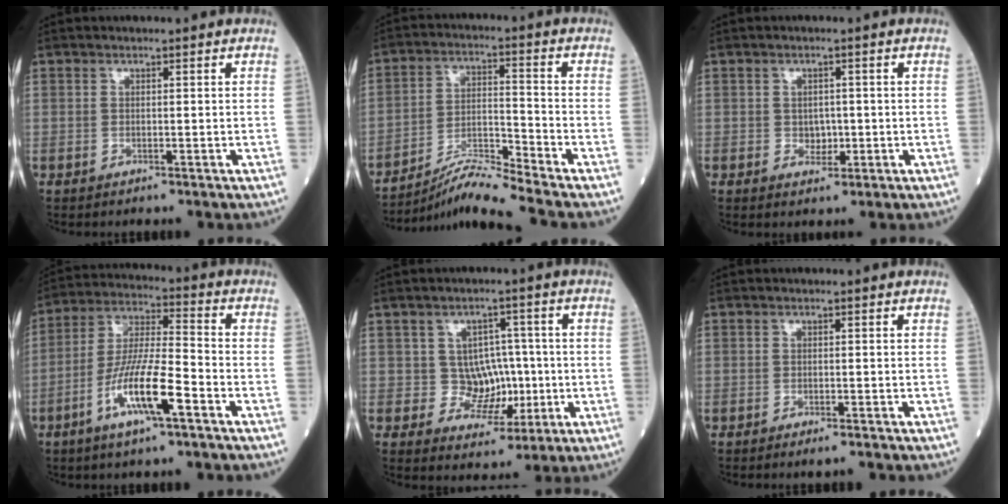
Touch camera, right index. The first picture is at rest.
{"total": 8.5, "force": [-7.7, -2.4, 2.6], "torque": [-0.054, -0.006, -0.141]}
{"total": 2.2, "force": [-0.4, 1.8, 1.3], "torque": [-0.015, 0.003, -0.003]}
{"total": 12.1, "force": [-5.4, 1.4, 10.7], "torque": [-0.209, -0.007, -0.103]}
{"total": 6.0, "force": [-0.2, 5.5, 2.5], "torque": [-0.022, 0.018, 0.005]}
{"total": 2.0, "force": [-1.7, 0.1, 1.0], "torque": [-0.011, -0.004, -0.022]}